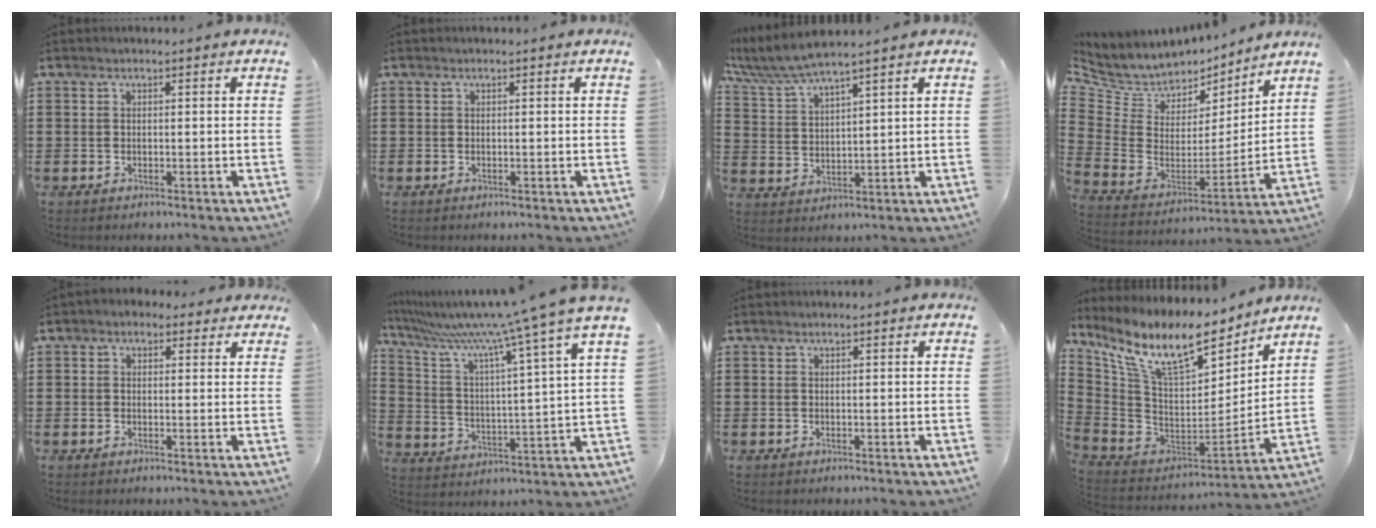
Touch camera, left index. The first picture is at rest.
{"total": 0.0}
{"total": 5.6, "force": [5.0, 0.2, 2.5], "torque": [-0.068, -0.022, 0.087]}
{"total": 6.8, "force": [5.7, 3.6, 0.8], "torque": [-0.058, -0.049, 0.106]}
{"total": 1.7, "force": [1.1, 1.3, 0.4], "torque": [-0.006, 0.006, 0.018]}
{"total": 10.2, "force": [9.2, -1.0, 4.3], "torque": [-0.129, -0.071, 0.147]}
{"total": 0.0}
{"total": 13.3, "force": [9.2, 4.0, 8.8], "torque": [-0.195, -0.054, 0.160]}